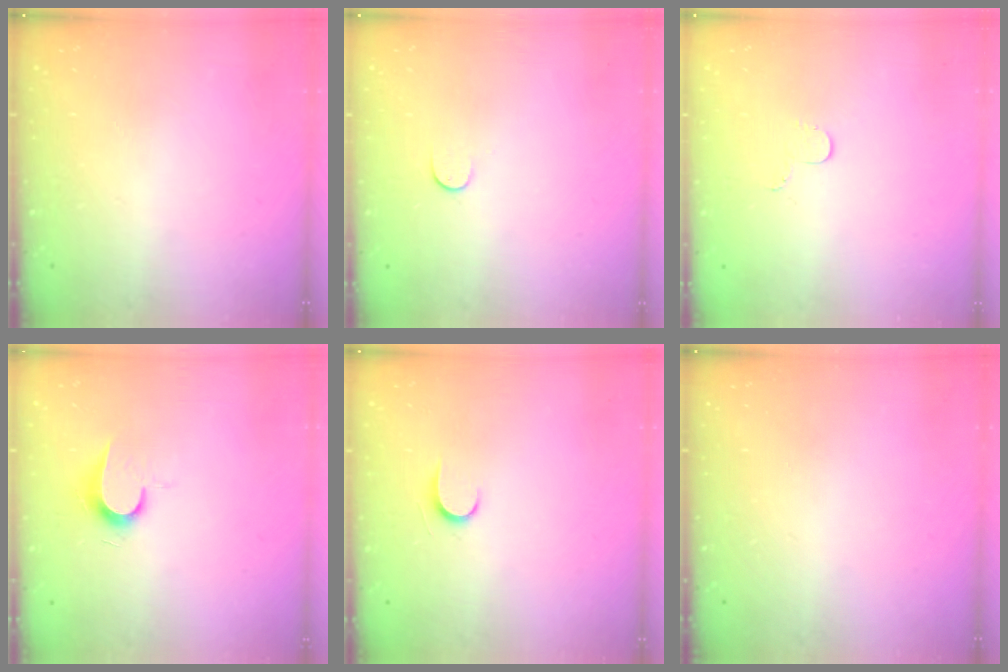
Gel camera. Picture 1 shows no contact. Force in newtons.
{"total": 3.9, "press": 3.9, "slide": 0.5}
{"total": 3.5, "press": 3.5, "slide": 0.4}
{"total": 6.9, "press": 6.9, "slide": 0.6}
{"total": 4.9, "press": 4.8, "slide": 0.5}
{"total": 0.0}